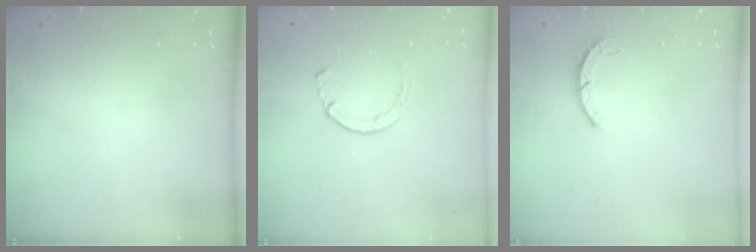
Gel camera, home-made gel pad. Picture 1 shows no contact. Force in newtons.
{"total": 1.5, "press": 1.5, "slide": 0.3}
{"total": 2.2, "press": 2.2, "slide": 0.3}